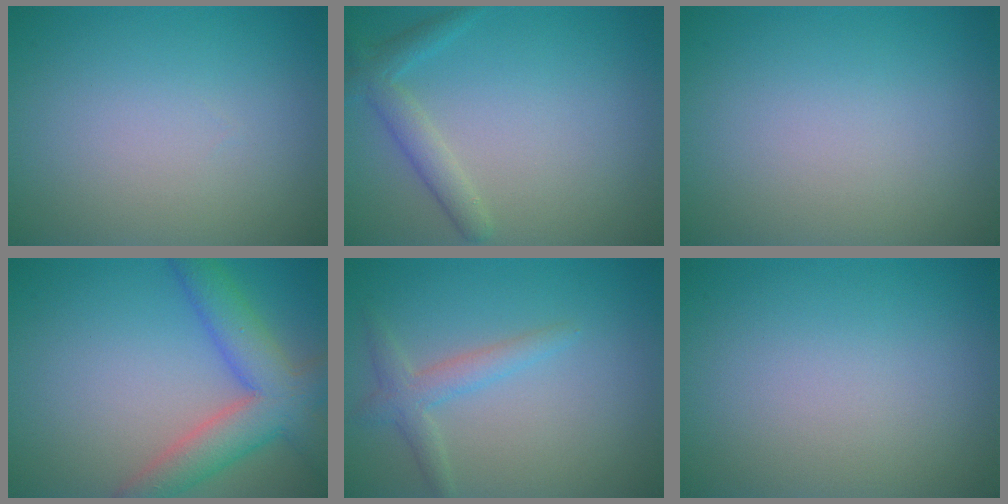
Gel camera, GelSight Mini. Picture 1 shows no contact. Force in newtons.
{"total": 2.3, "press": 2.3, "slide": 0.1}
{"total": 0.0}
{"total": 6.4, "press": 6.4, "slide": 0.4}
{"total": 2.2, "press": 2.2, "slide": 0.1}
{"total": 0.0}